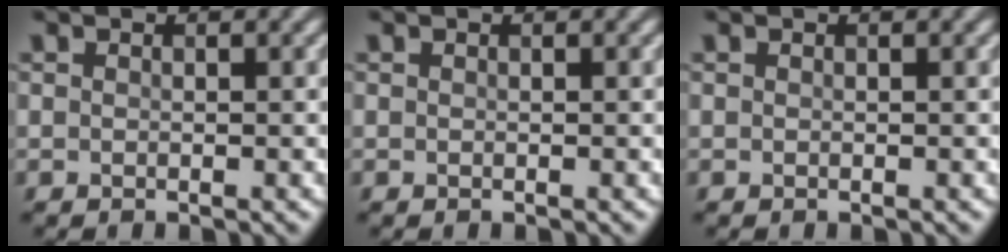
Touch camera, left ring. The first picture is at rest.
{"total": 0.0}
{"total": 0.0}